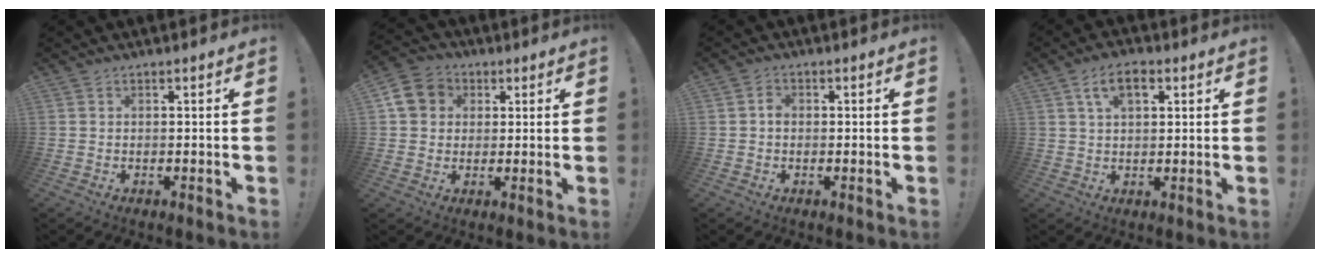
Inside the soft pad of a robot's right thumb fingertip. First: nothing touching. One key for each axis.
{"total": 9.0, "fx": 2.4, "fy": 8.0, "fz": 3.5, "tx": -0.050, "ty": 0.005, "tz": 0.052}
{"total": 2.1, "fx": -0.3, "fy": 1.7, "fz": 1.2, "tx": -0.017, "ty": 0.004, "tz": -0.007}
{"total": 7.7, "fx": 3.3, "fy": 3.9, "fz": 5.8, "tx": -0.092, "ty": 0.003, "tz": 0.058}